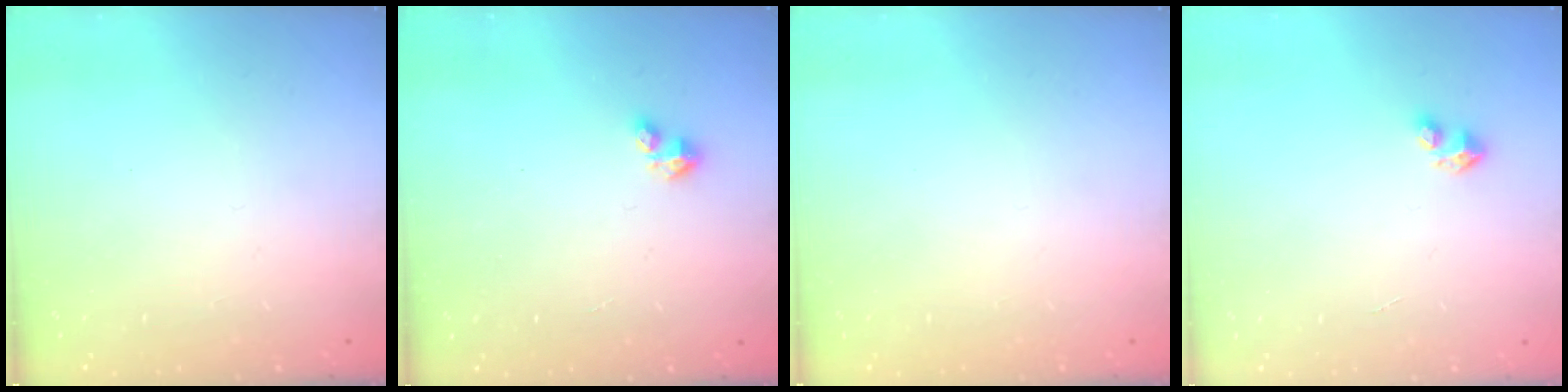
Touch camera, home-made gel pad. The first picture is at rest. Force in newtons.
{"total": 1.6, "press": 1.6, "slide": 0.4}
{"total": 0.0}
{"total": 3.0, "press": 2.9, "slide": 0.2}